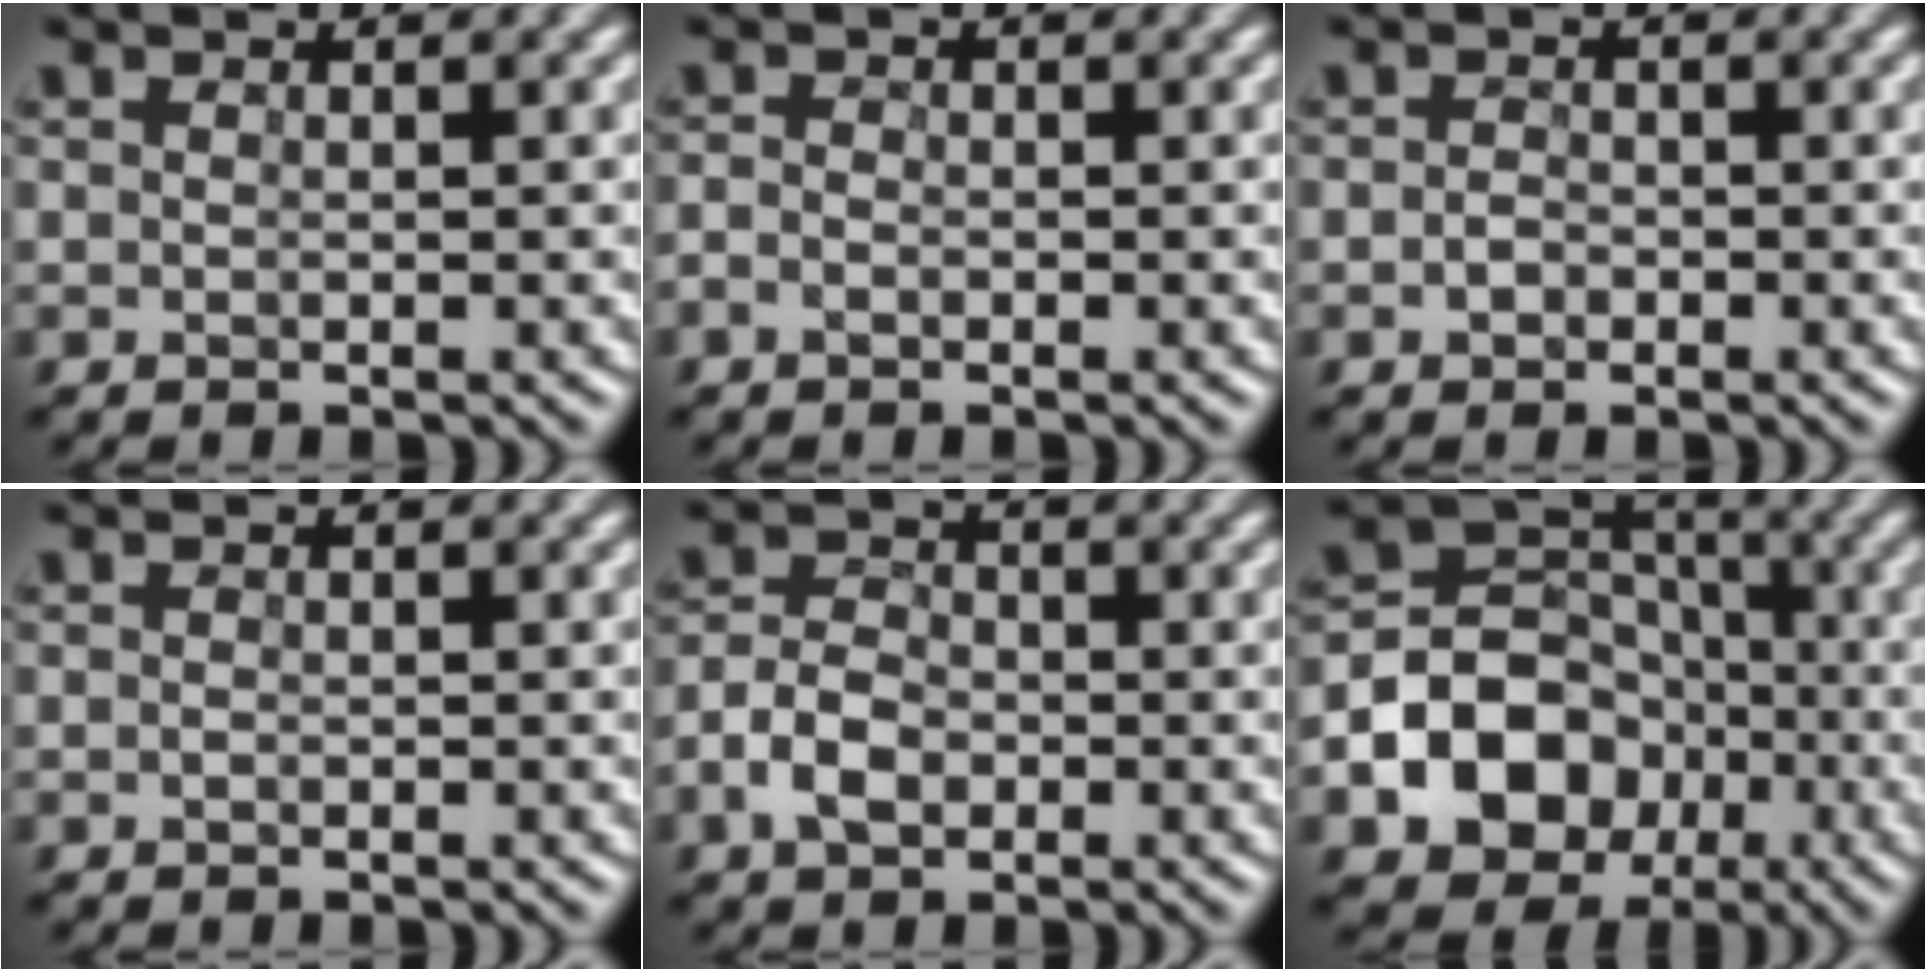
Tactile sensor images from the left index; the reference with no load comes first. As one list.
[{"total": 1.3, "force": [-0.8, 0.8, 0.7], "torque": [-0.011, 0.005, -0.013]}, {"total": 0.9, "force": [-0.5, 0.6, 0.4], "torque": [-0.007, 0.002, -0.010]}, {"total": 0.0}, {"total": 3.6, "force": [-1.6, 2.2, 2.3], "torque": [-0.051, 0.006, -0.031]}, {"total": 11.7, "force": [-4.3, 9.5, 5.3], "torque": [-0.100, -0.016, -0.094]}]